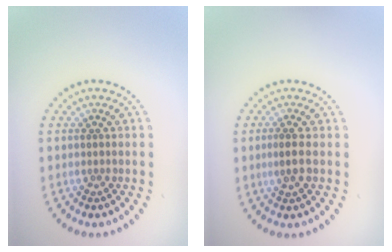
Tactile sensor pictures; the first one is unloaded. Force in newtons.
{"total": 1.9, "press": 1.8, "slide": 0.7}